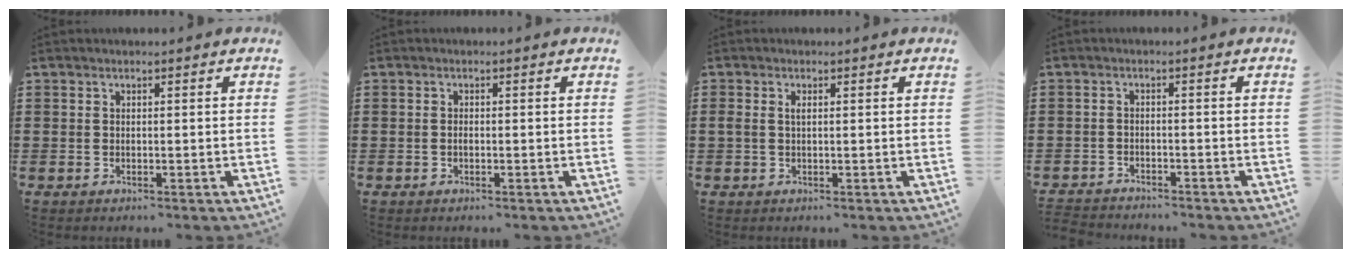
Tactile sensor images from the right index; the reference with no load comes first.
{"total": 0.7, "force": [-0.2, 0.3, 0.6], "torque": [-0.013, -0.003, -0.003]}
{"total": 1.1, "force": [0.2, 0.5, 1.0], "torque": [-0.019, 0.006, 0.002]}
{"total": 2.1, "force": [-2.1, 0.0, -0.2], "torque": [-0.002, -0.002, -0.047]}